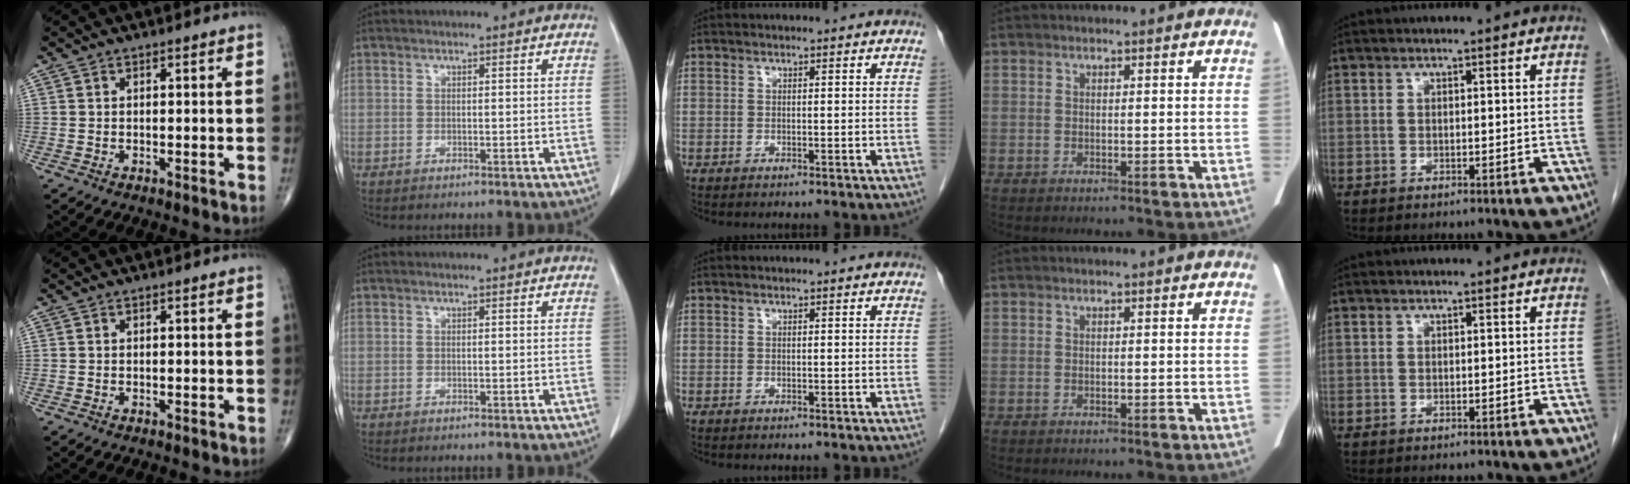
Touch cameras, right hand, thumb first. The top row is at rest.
{}